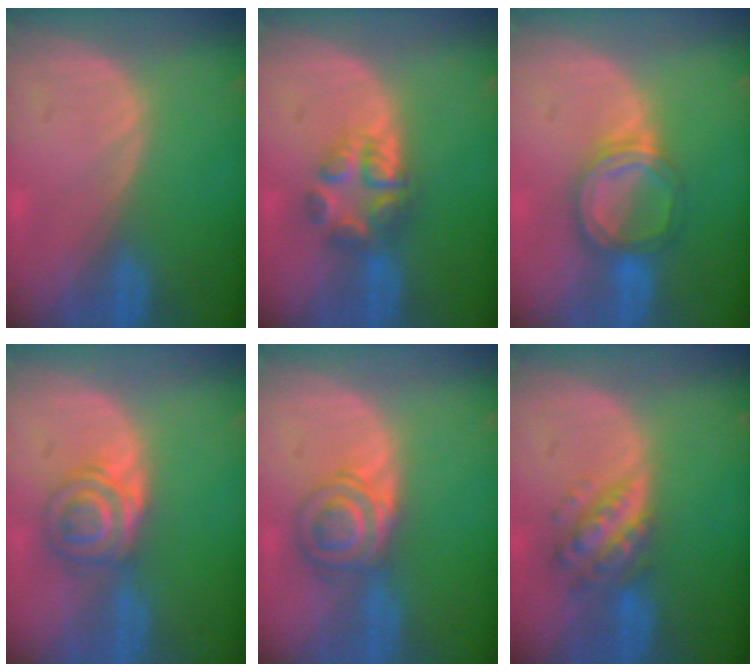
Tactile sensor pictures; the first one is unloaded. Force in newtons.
{"total": 5.7, "press": 5.3, "slide": 2.0}
{"total": 6.5, "press": 5.8, "slide": 3.0}
{"total": 6.0, "press": 5.6, "slide": 2.2}
{"total": 6.5, "press": 5.8, "slide": 3.0}
{"total": 6.3, "press": 5.6, "slide": 2.8}